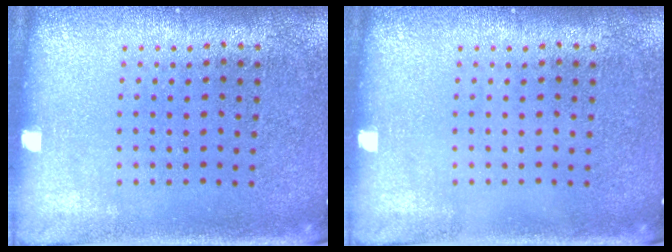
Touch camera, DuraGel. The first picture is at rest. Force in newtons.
{"total": 0.0}